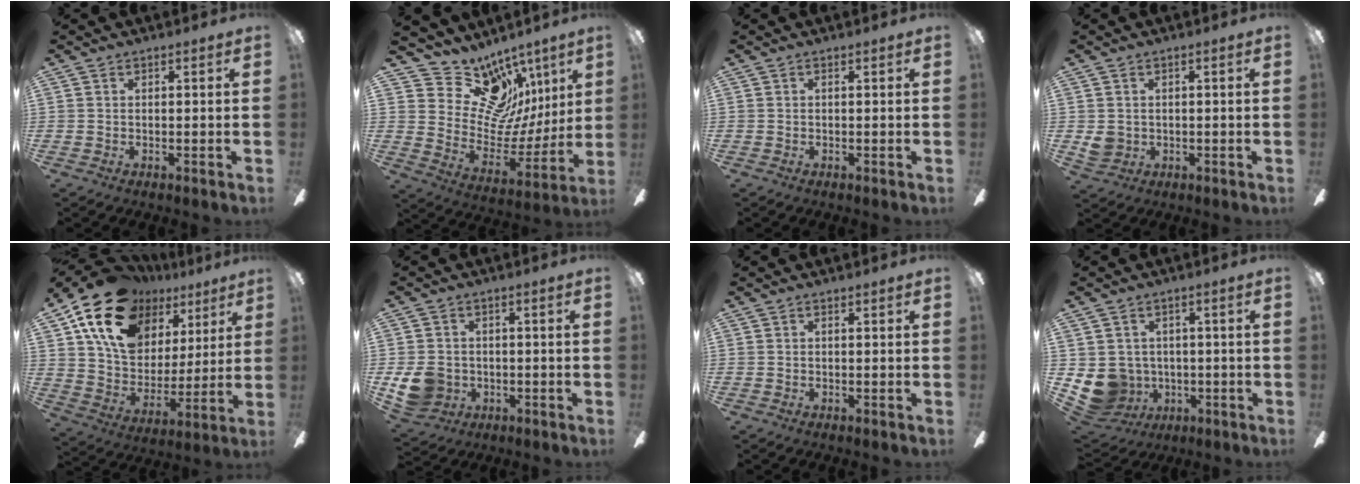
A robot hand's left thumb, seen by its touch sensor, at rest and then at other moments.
{"total": 17.9, "force": [11.1, 12.1, 7.1], "torque": [-0.108, -0.089, 0.209]}
{"total": 0.0}
{"total": 3.3, "force": [0.4, 3.0, 1.3], "torque": [-0.016, 0.003, 0.010]}
{"total": 20.0, "force": [12.9, 12.5, 8.8], "torque": [-0.176, -0.060, 0.242]}
{"total": 8.2, "force": [-1.5, 7.2, 3.7], "torque": [-0.084, 0.013, -0.026]}
{"total": 0.0}
{"total": 8.3, "force": [-0.9, 8.0, 2.0], "torque": [-0.091, -0.005, -0.014]}